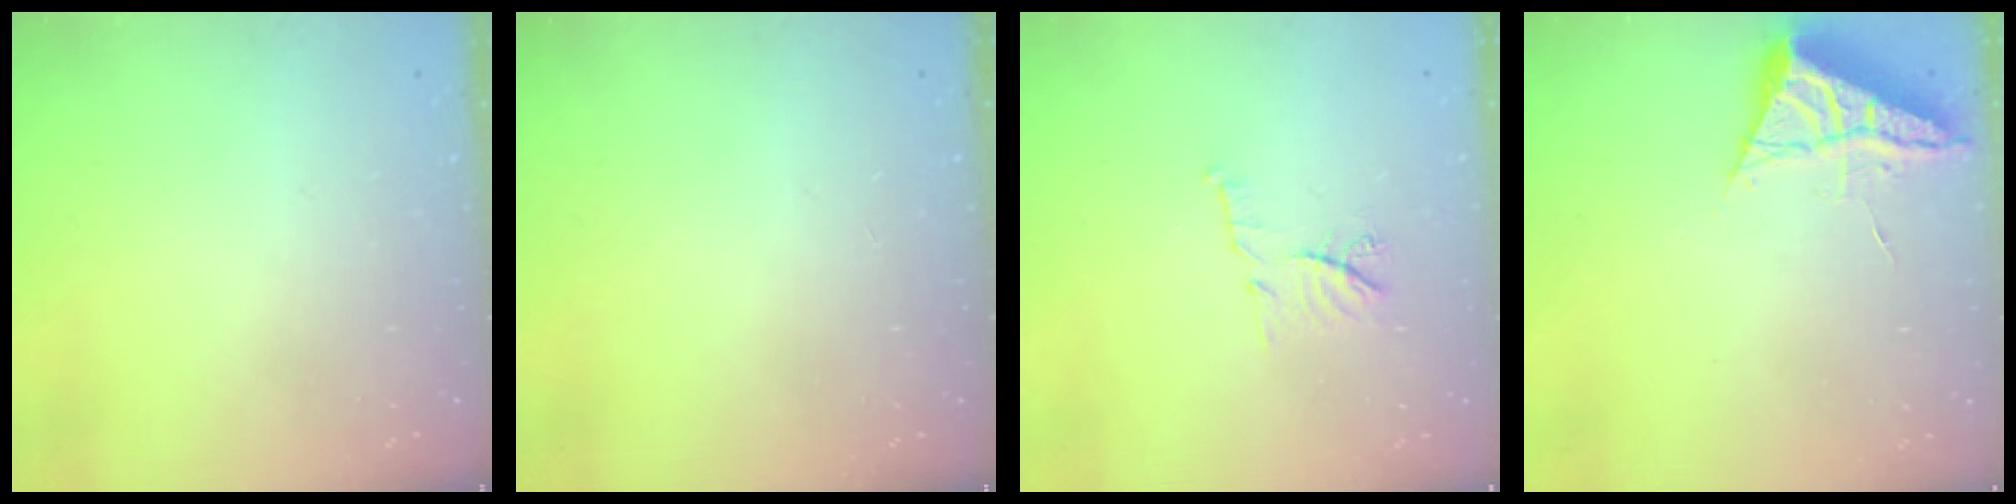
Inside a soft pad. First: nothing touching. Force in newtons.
{"total": 0.0}
{"total": 7.5, "press": 7.5, "slide": 0.7}
{"total": 5.4, "press": 5.4, "slide": 0.8}